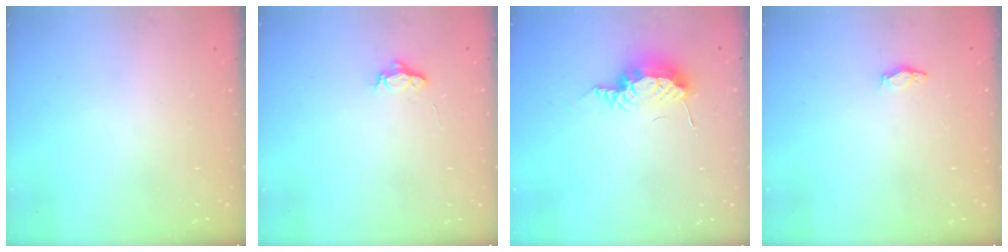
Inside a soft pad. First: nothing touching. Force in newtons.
{"total": 4.7, "press": 4.7, "slide": 0.4}
{"total": 10.3, "press": 9.3, "slide": 4.4}
{"total": 3.8, "press": 3.5, "slide": 1.5}